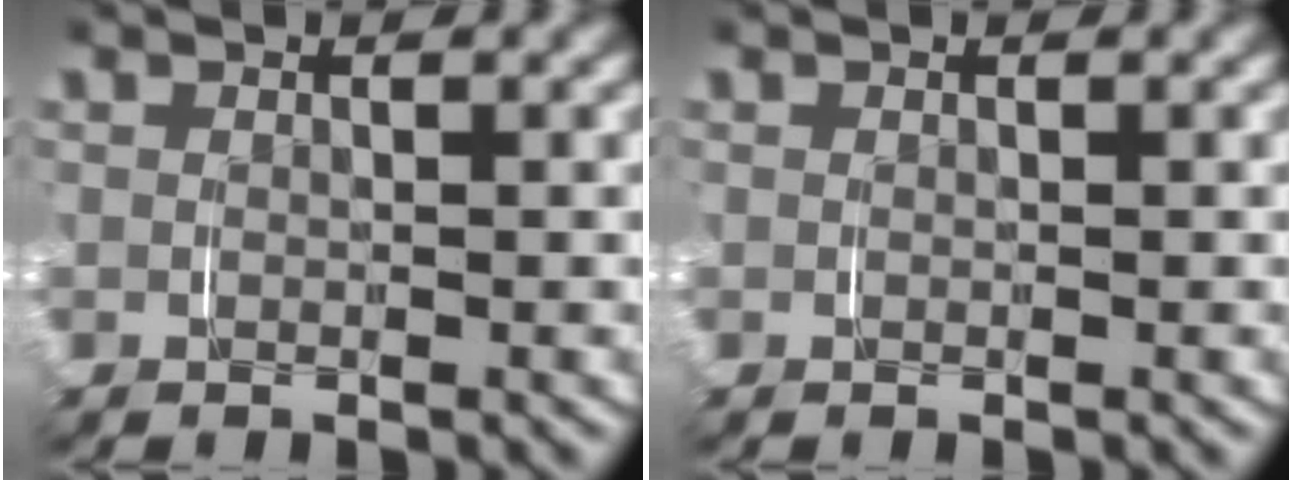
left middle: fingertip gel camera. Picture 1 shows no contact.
{"total": 0.0}